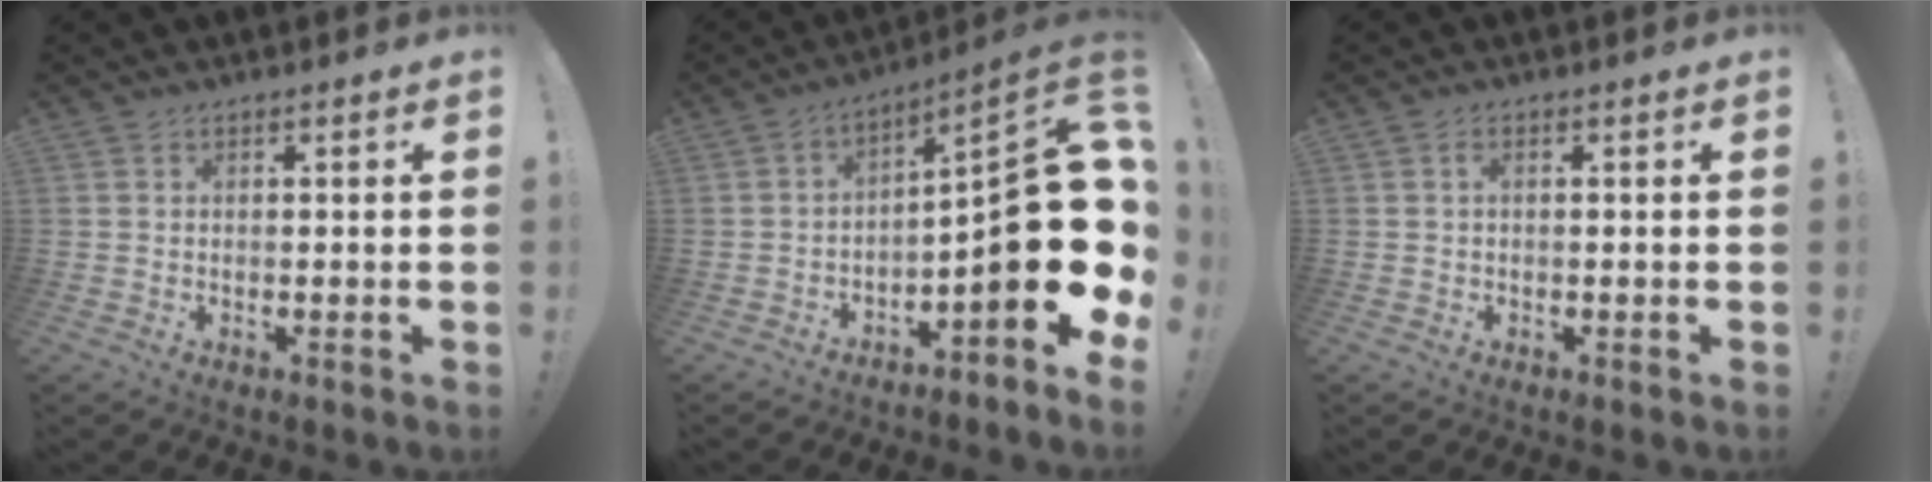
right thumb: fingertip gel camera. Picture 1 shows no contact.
{"total": 20.1, "force": [-3.3, 4.4, 19.4], "torque": [-0.282, 0.005, -0.051]}
{"total": 0.9, "force": [0.0, 0.4, 0.9], "torque": [-0.014, 0.002, -0.003]}